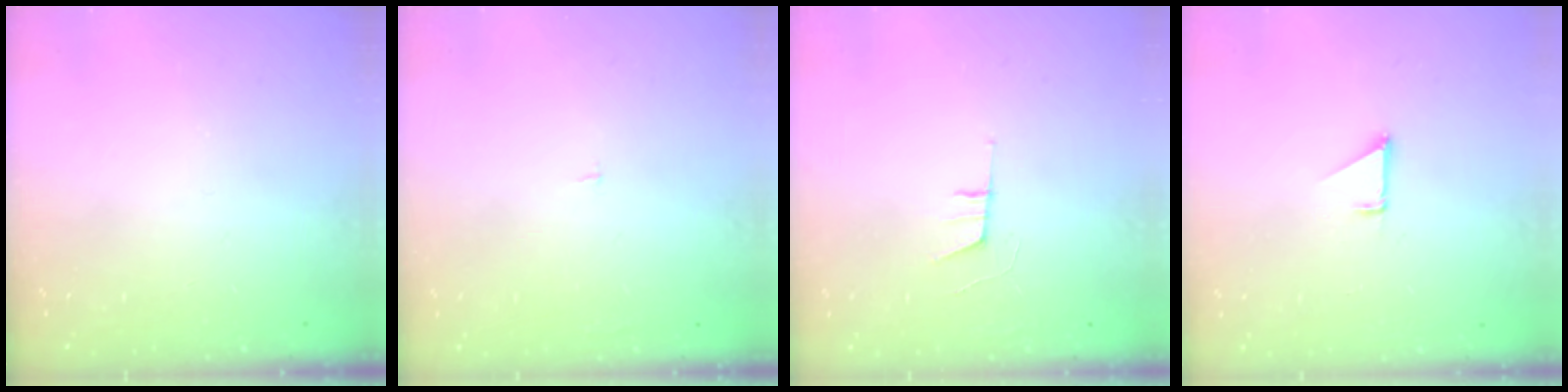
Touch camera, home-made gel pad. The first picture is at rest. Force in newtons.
{"total": 1.2, "press": 1.2, "slide": 0.1}
{"total": 6.1, "press": 5.2, "slide": 3.1}
{"total": 1.4, "press": 1.3, "slide": 0.1}